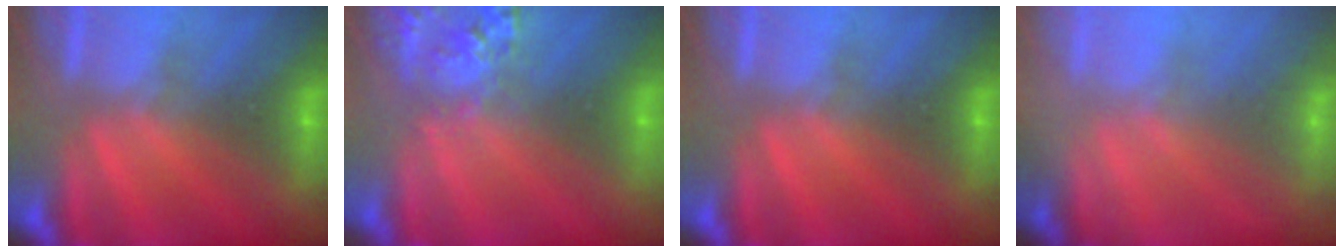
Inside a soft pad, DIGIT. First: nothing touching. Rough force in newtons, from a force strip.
{"total": 2.7}
{"total": 0.0}
{"total": 7.1}